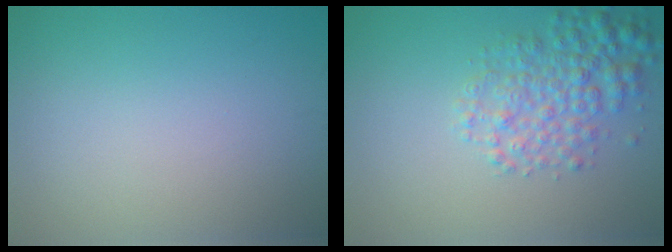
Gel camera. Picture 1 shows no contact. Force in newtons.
{"total": 4.2, "press": 4.2, "slide": 0.1}